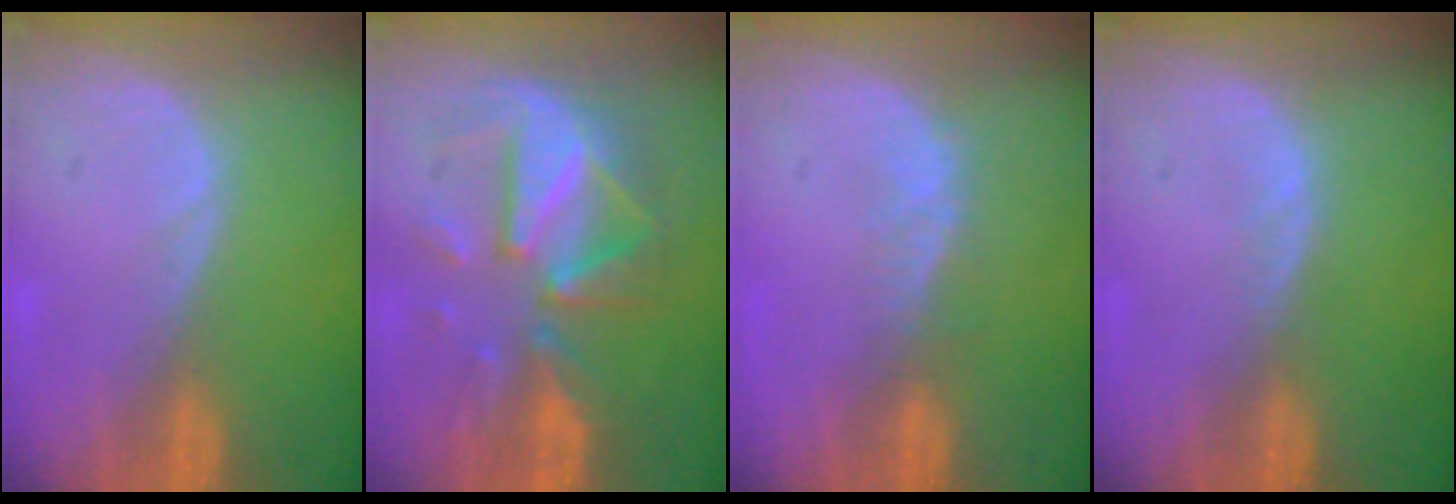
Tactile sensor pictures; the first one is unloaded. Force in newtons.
{"total": 10.3, "press": 10.3, "slide": 0.8}
{"total": 2.3, "press": 1.9, "slide": 1.4}
{"total": 0.7, "press": 0.6, "slide": 0.3}